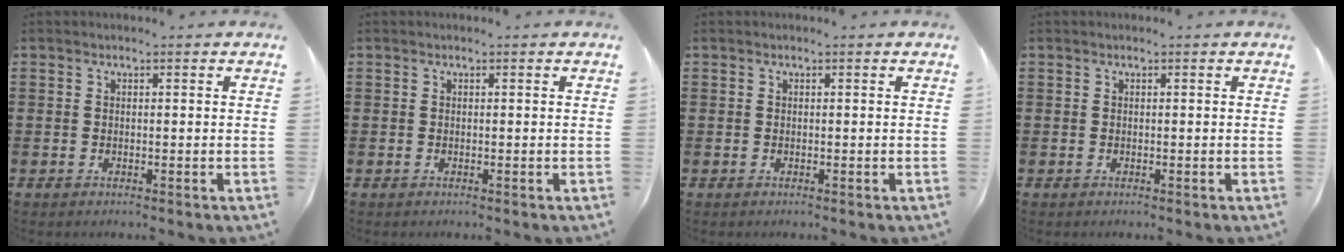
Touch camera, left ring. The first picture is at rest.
{"total": 0.0}
{"total": 0.0}
{"total": 0.0}